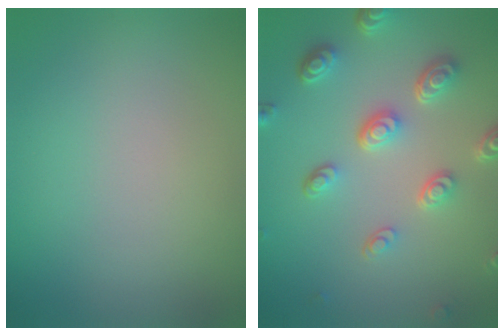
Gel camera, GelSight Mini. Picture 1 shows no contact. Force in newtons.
{"total": 5.4, "press": 4.0, "slide": 3.7}